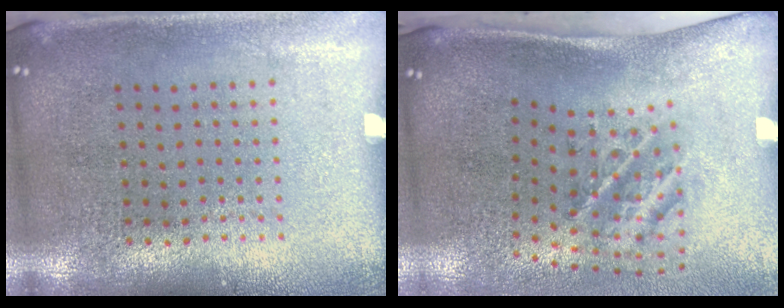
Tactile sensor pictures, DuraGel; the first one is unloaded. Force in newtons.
{"total": 2.2, "press": 1.2, "slide": 1.8}